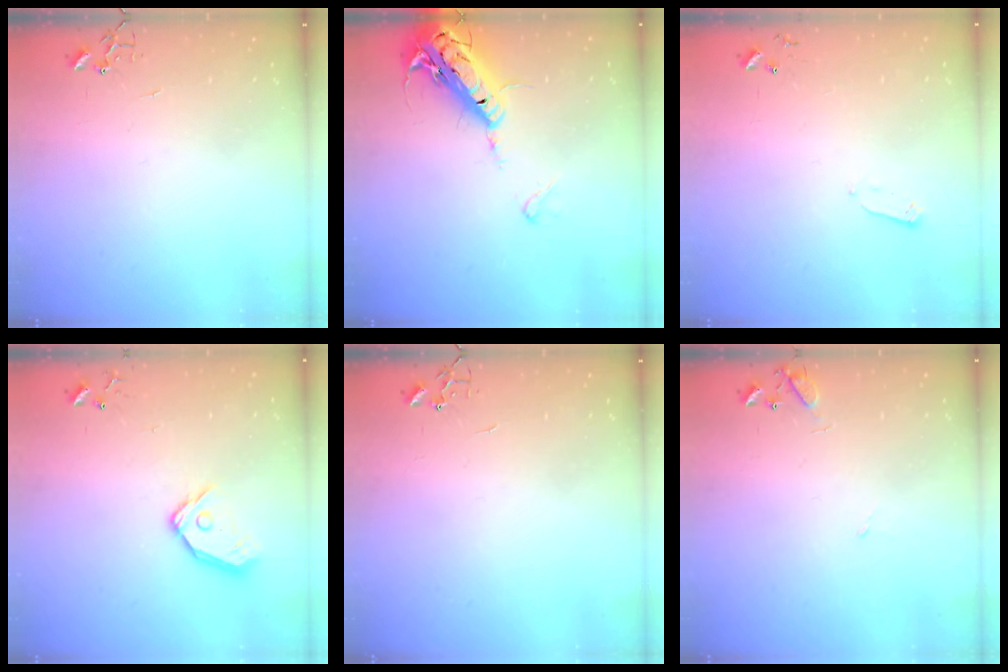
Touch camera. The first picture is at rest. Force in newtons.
{"total": 20.3, "press": 19.9, "slide": 3.9}
{"total": 2.4, "press": 2.4, "slide": 0.4}
{"total": 11.5, "press": 11.4, "slide": 1.7}
{"total": 0.0}
{"total": 8.6, "press": 8.5, "slide": 1.1}